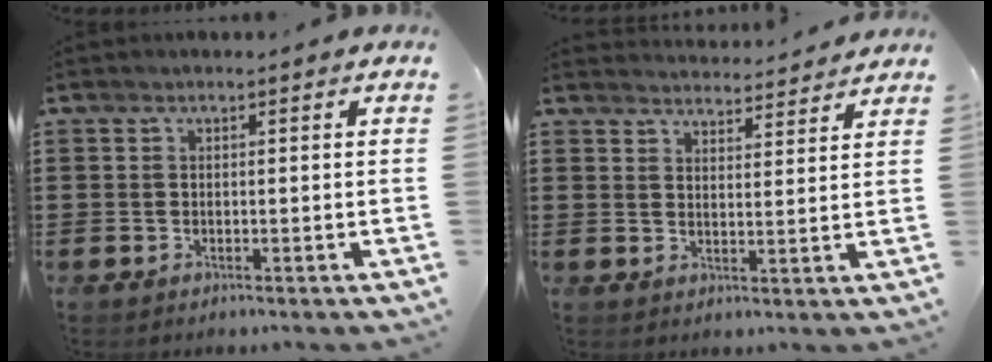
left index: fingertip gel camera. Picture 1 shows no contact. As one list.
[{"total": 3.6, "force": [3.6, 0.0, -0.1], "torque": [-0.003, -0.024, 0.063]}]